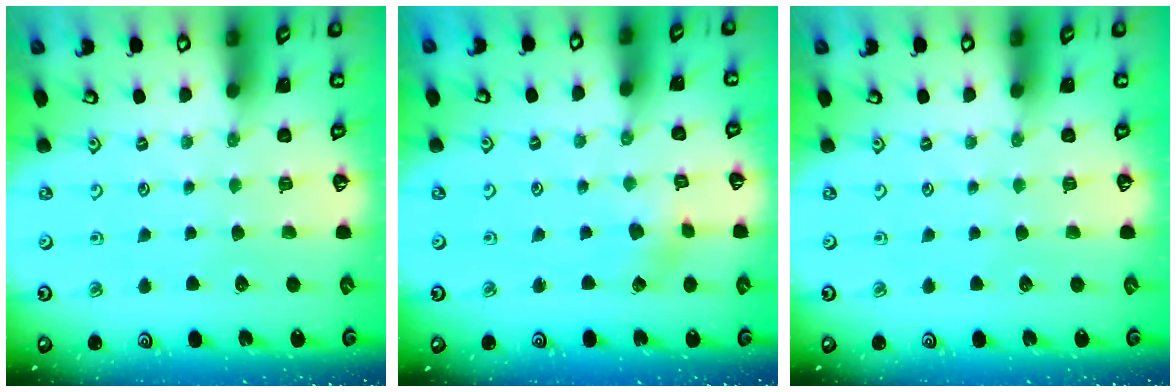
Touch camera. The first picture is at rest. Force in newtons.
{"total": 3.5, "press": 3.4, "slide": 0.6}
{"total": 0.0}